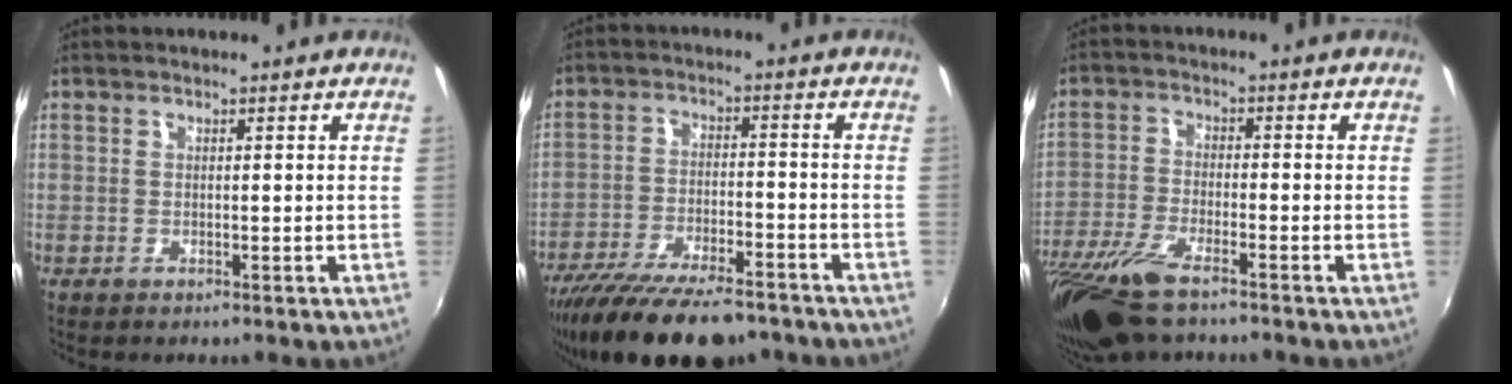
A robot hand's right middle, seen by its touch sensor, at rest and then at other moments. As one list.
[{"total": 18.1, "force": [-14.4, 5.2, 9.5], "torque": [-0.189, -0.041, -0.228]}, {"total": 12.9, "force": [-9.6, 3.3, 8.0], "torque": [-0.185, -0.044, -0.185]}]